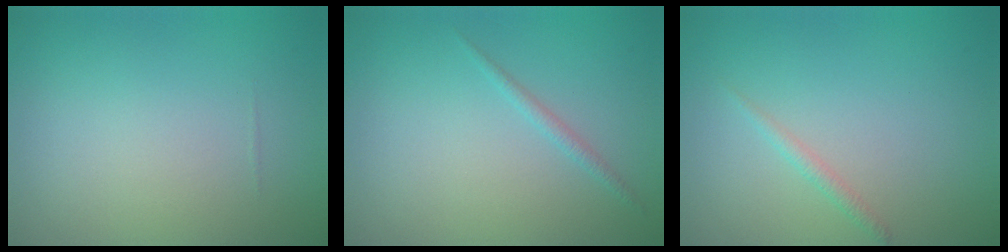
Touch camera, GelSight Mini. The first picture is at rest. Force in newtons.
{"total": 0.8, "press": 0.8, "slide": 0.1}
{"total": 0.9, "press": 0.9, "slide": 0.1}